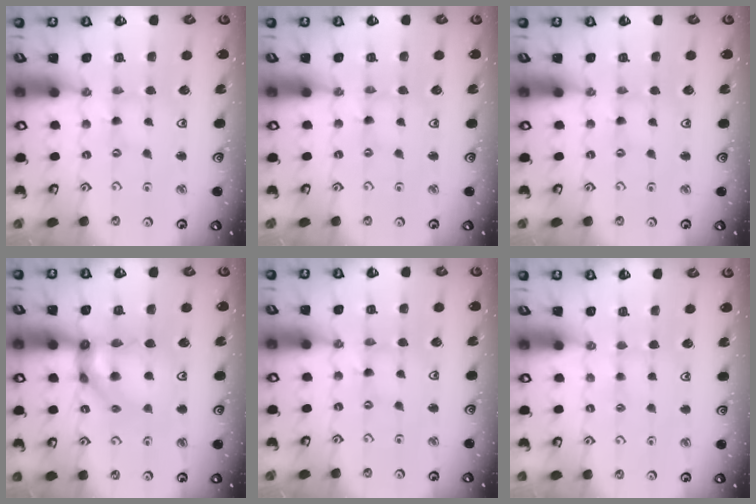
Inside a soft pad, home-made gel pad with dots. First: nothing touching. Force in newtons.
{"total": 0.0}
{"total": 0.6, "press": 0.6, "slide": 0.1}
{"total": 12.3, "press": 12.1, "slide": 2.0}
{"total": 0.9, "press": 0.8, "slide": 0.2}
{"total": 1.9, "press": 1.8, "slide": 0.3}